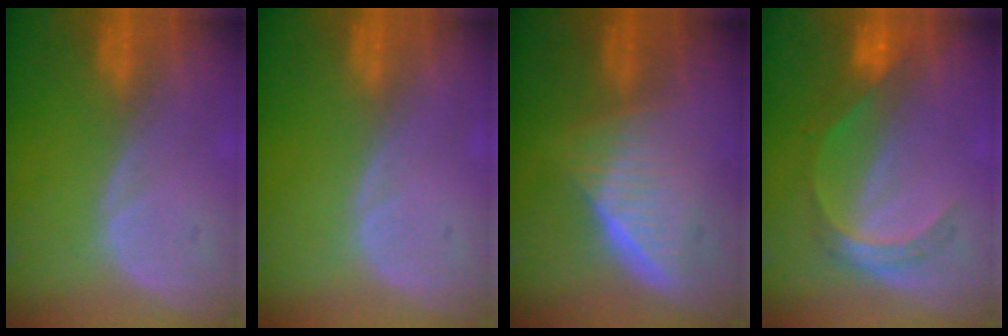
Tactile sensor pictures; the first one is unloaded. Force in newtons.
{"total": 0.0}
{"total": 6.8, "press": 6.0, "slide": 3.1}
{"total": 5.6, "press": 5.0, "slide": 2.5}